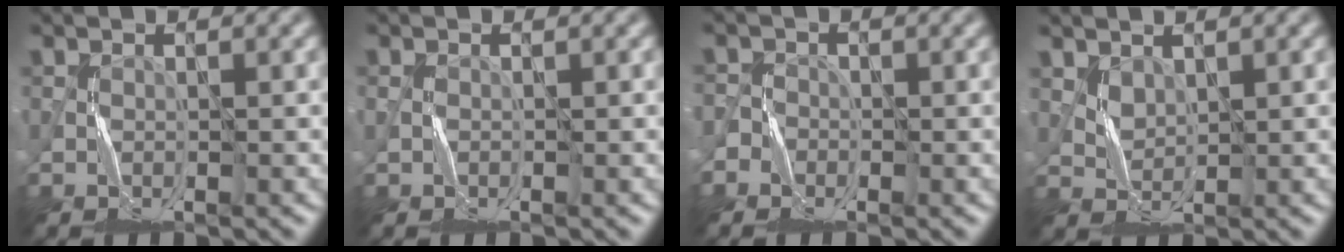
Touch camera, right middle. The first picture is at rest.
{"total": 0.0}
{"total": 1.9, "force": [-1.3, 1.3, -0.3], "torque": [0.013, 0.011, -0.031]}
{"total": 1.4, "force": [1.0, 0.8, 0.4], "torque": [-0.012, -0.002, 0.027]}